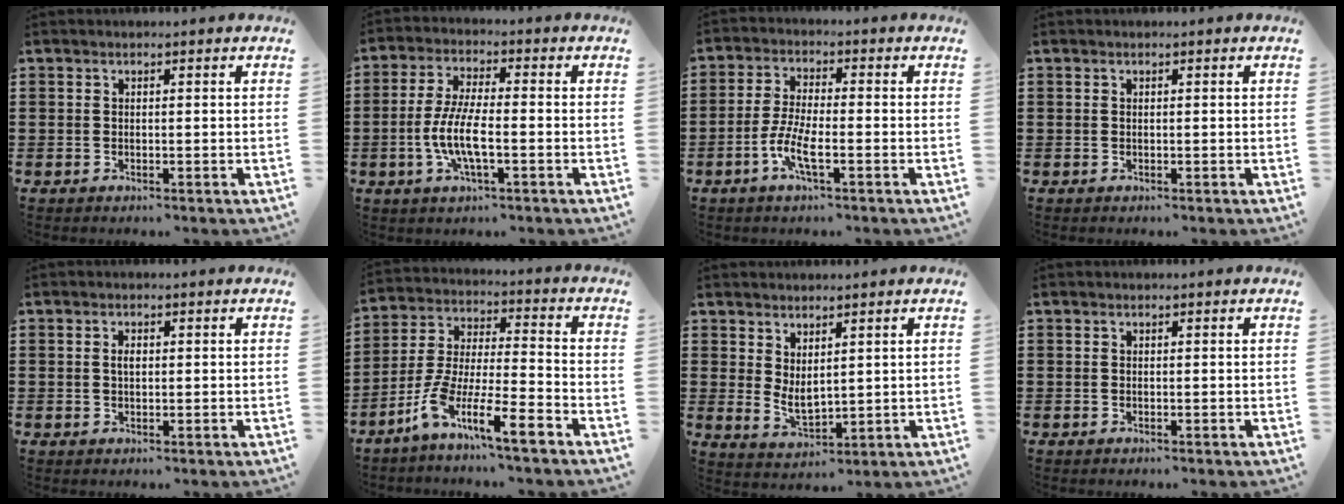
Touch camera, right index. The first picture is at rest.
{"total": 7.3, "force": [-2.2, 1.9, 6.7], "torque": [-0.153, -0.013, -0.050]}
{"total": 5.6, "force": [-2.5, 1.2, 4.9], "torque": [-0.114, -0.011, -0.055]}
{"total": 0.0}
{"total": 1.5, "force": [0.2, 0.7, 1.2], "torque": [-0.026, 0.005, 0.002]}
{"total": 10.0, "force": [-7.2, 0.8, 6.8], "torque": [-0.155, -0.014, -0.148]}
{"total": 3.1, "force": [1.5, 1.7, 2.2], "torque": [-0.046, 0.001, 0.030]}
{"total": 0.0}